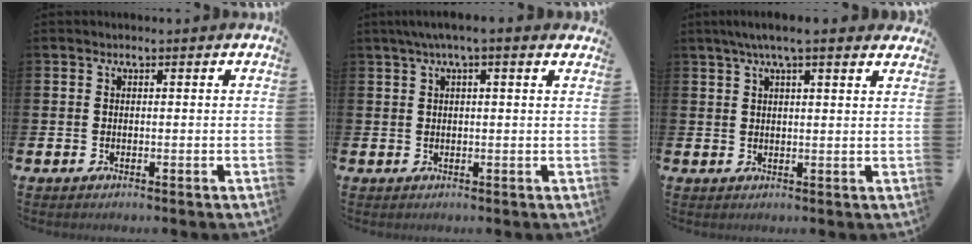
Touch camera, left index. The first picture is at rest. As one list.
[{"total": 2.8, "force": [2.0, 0.2, 2.0], "torque": [-0.038, 0.003, 0.034]}, {"total": 4.7, "force": [3.9, 0.5, 2.7], "torque": [-0.049, -0.006, 0.066]}]